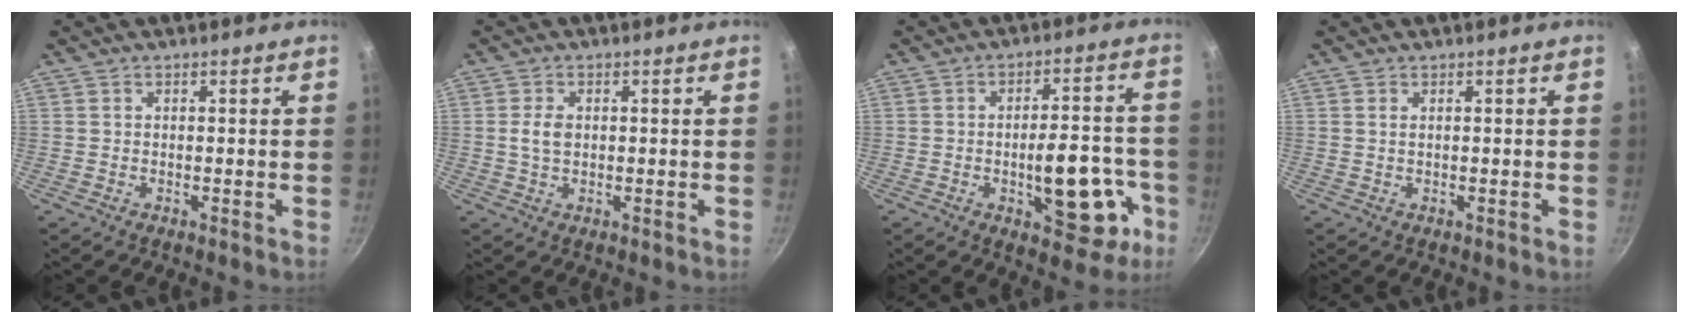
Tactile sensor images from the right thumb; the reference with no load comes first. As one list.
[{"total": 3.5, "force": [0.3, 2.3, 2.6], "torque": [-0.044, 0.004, 0.003]}, {"total": 14.8, "force": [-4.8, 6.7, 12.3], "torque": [-0.118, 0.032, -0.059]}, {"total": 0.7, "force": [0.2, 0.4, 0.6], "torque": [-0.010, 0.000, 0.003]}]